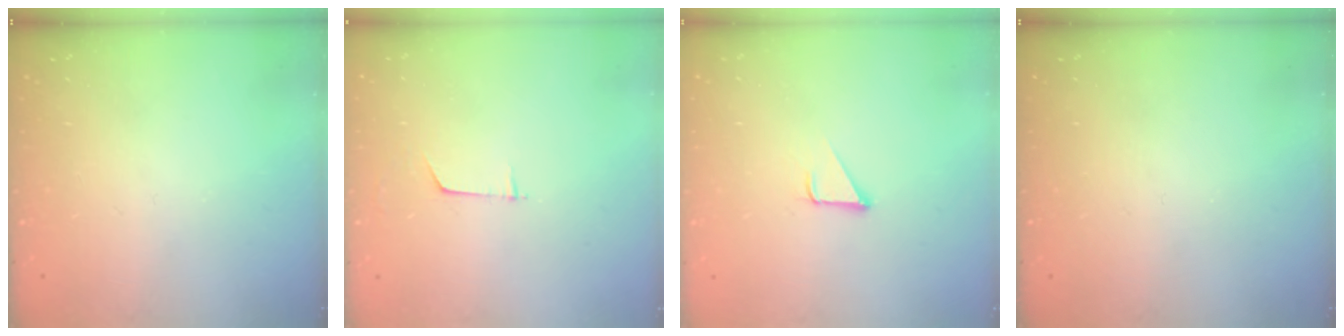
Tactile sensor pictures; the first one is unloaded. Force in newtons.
{"total": 3.2, "press": 3.2, "slide": 0.3}
{"total": 1.9, "press": 1.9, "slide": 0.1}
{"total": 0.0}